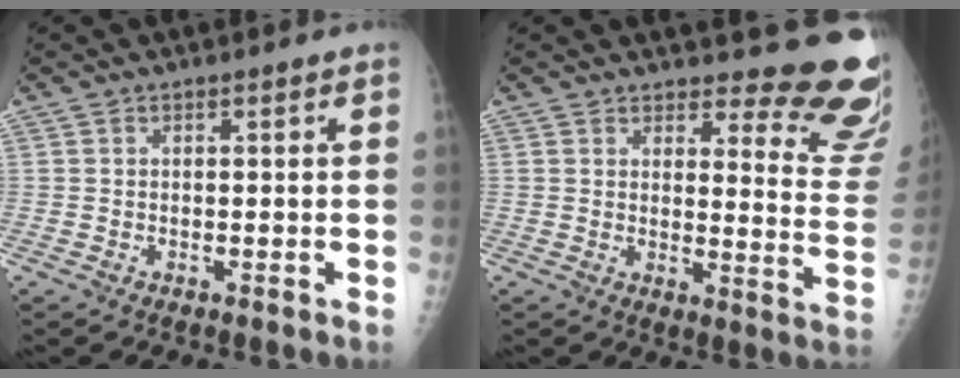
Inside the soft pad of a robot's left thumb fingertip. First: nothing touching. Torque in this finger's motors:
{"motor_torque": [0.11, 0.22, -0.04, -0.27, 0.05]}